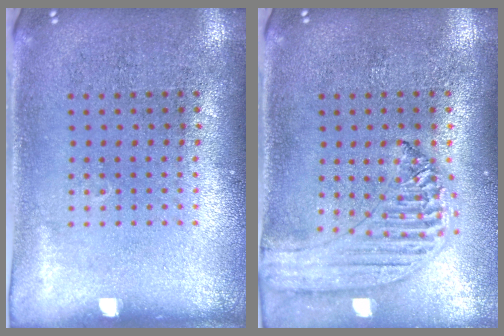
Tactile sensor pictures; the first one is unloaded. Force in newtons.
{"total": 1.3, "press": 1.2, "slide": 0.2}